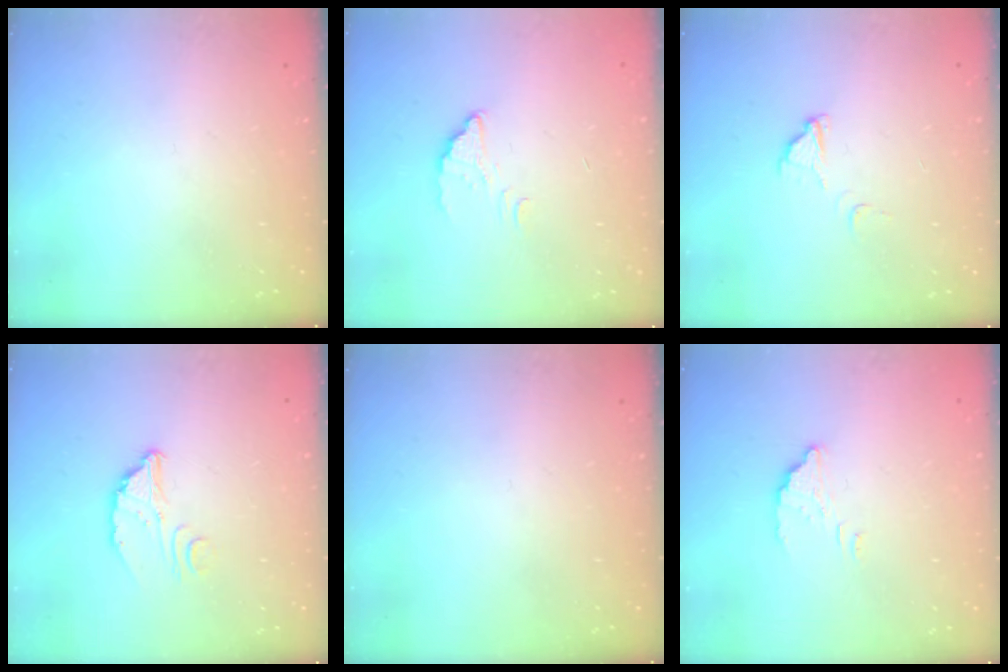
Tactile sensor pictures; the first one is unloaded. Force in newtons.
{"total": 2.2, "press": 2.2, "slide": 0.1}
{"total": 4.2, "press": 4.1, "slide": 0.3}
{"total": 3.1, "press": 3.1, "slide": 0.2}
{"total": 0.0}
{"total": 2.9, "press": 2.9, "slide": 0.3}